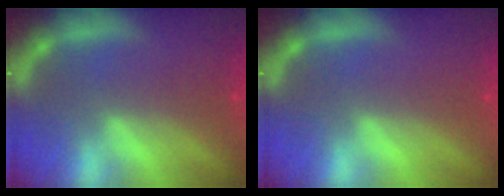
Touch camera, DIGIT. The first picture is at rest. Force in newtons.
{"total": 0.0}